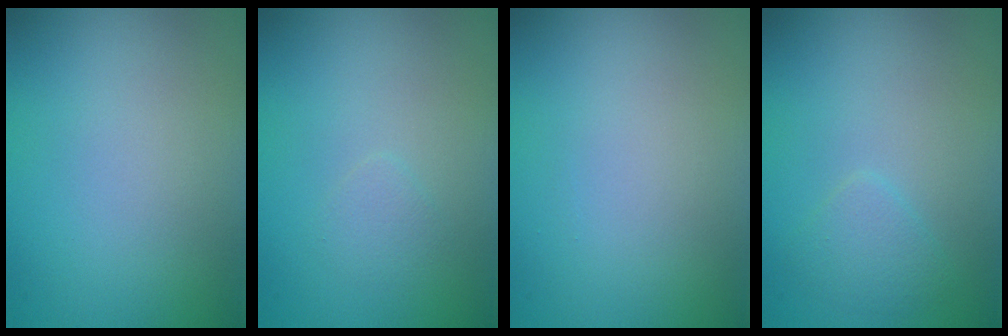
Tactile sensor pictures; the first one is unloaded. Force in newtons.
{"total": 0.9, "press": 0.9, "slide": 0.0}
{"total": 0.0}
{"total": 1.4, "press": 1.4, "slide": 0.0}